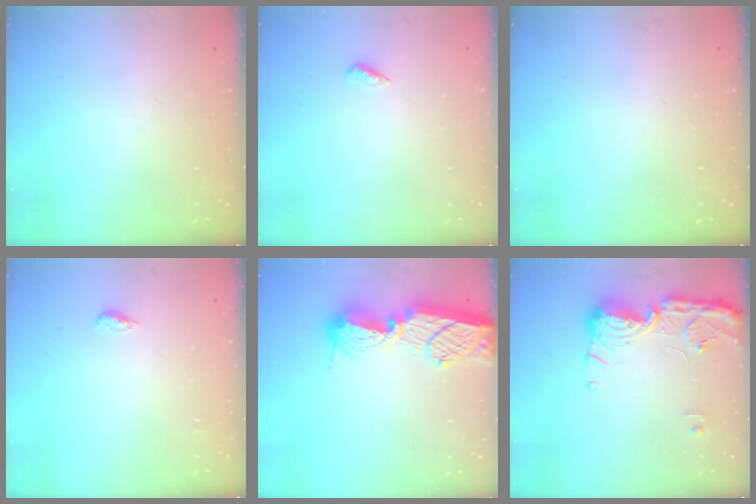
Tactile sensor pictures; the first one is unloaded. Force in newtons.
{"total": 2.6, "press": 2.2, "slide": 1.3}
{"total": 0.0}
{"total": 4.0, "press": 3.9, "slide": 1.1}
{"total": 15.2, "press": 15.1, "slide": 1.3}
{"total": 15.0, "press": 14.9, "slide": 0.8}